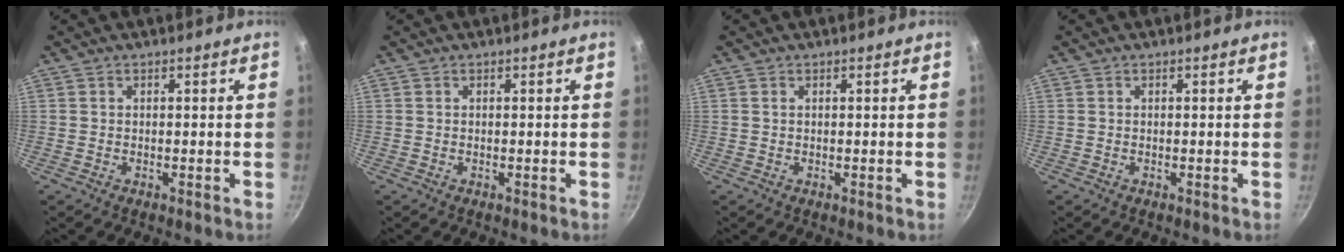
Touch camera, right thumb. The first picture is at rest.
{"total": 0.0}
{"total": 0.0}
{"total": 0.0}